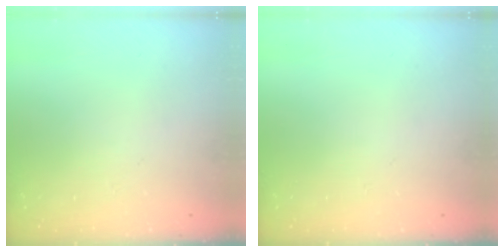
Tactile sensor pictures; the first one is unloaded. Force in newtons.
{"total": 0.0}